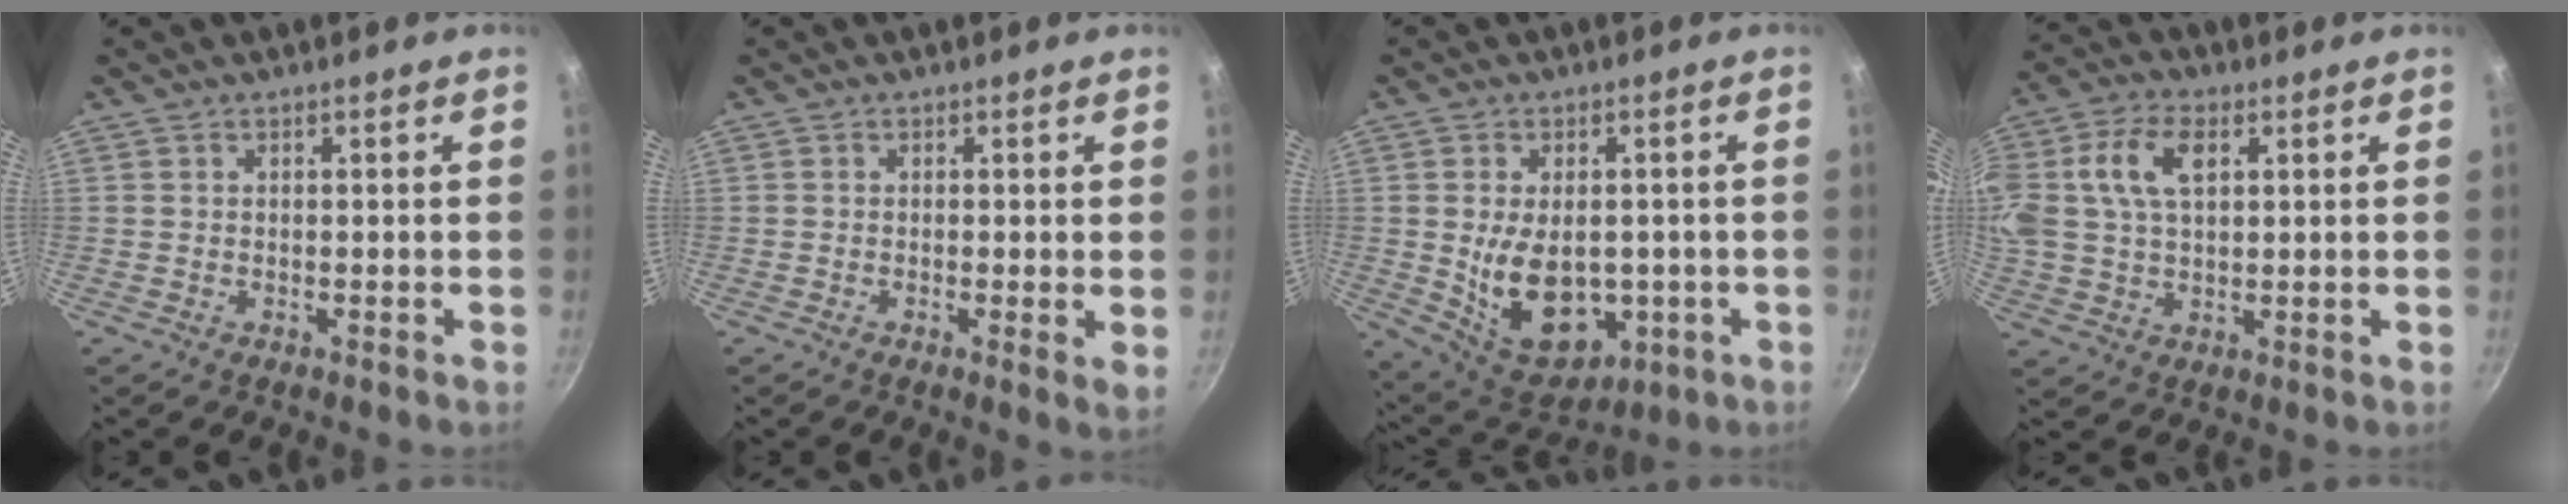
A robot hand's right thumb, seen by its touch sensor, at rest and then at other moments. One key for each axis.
{"total": 2.4, "fx": 0.1, "fy": 0.5, "fz": 2.3, "tx": -0.032, "ty": -0.011, "tz": -0.003}
{"total": 14.8, "fx": -1.6, "fy": 9.7, "fz": 11.0, "tx": -0.146, "ty": -0.013, "tz": 0.001}
{"total": 16.4, "fx": 4.4, "fy": 10.7, "fz": 11.7, "tx": -0.259, "ty": 0.027, "tz": 0.078}